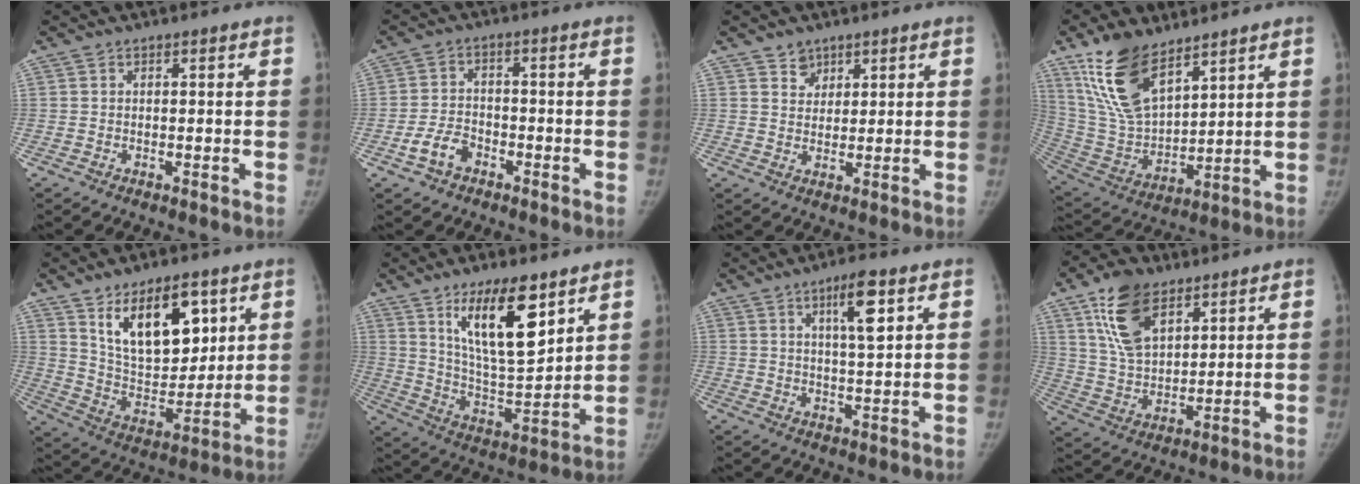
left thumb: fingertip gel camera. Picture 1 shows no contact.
{"total": 5.5, "force": [-2.9, 3.7, 2.9], "torque": [-0.052, 0.023, -0.054]}
{"total": 3.4, "force": [2.4, 2.4, 0.5], "torque": [0.014, -0.017, 0.039]}
{"total": 16.9, "force": [10.7, 7.7, 10.5], "torque": [-0.174, -0.051, 0.223]}
{"total": 17.6, "force": [8.7, 9.3, 12.2], "torque": [-0.146, -0.048, 0.164]}
{"total": 16.3, "force": [9.0, 5.4, 12.4], "torque": [-0.181, -0.059, 0.167]}
{"total": 7.4, "force": [3.4, 1.6, 6.3], "torque": [-0.097, -0.015, 0.055]}
{"total": 13.4, "force": [7.5, 7.3, 8.3], "torque": [-0.130, -0.030, 0.147]}